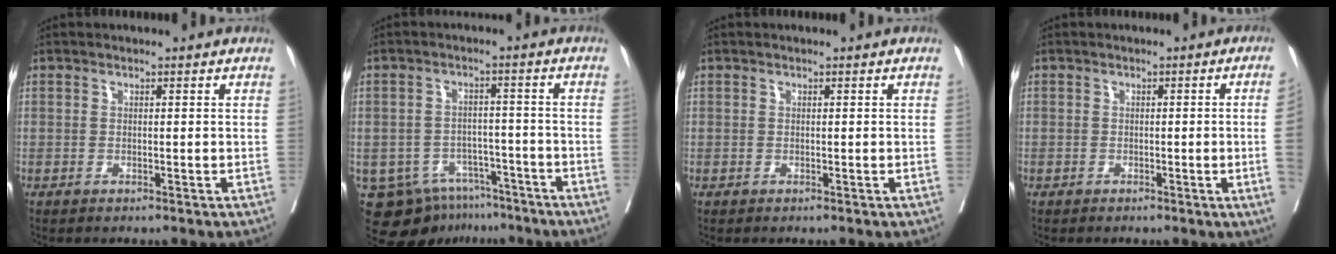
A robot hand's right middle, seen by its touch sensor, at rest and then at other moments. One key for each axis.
{"total": 9.3, "fx": -6.5, "fy": 6.0, "fz": 2.7, "tx": -0.038, "ty": 0.018, "tz": -0.091}
{"total": 0.0}
{"total": 3.4, "fx": -0.5, "fy": -1.3, "fz": 3.1, "tx": -0.038, "ty": -0.006, "tz": -0.006}